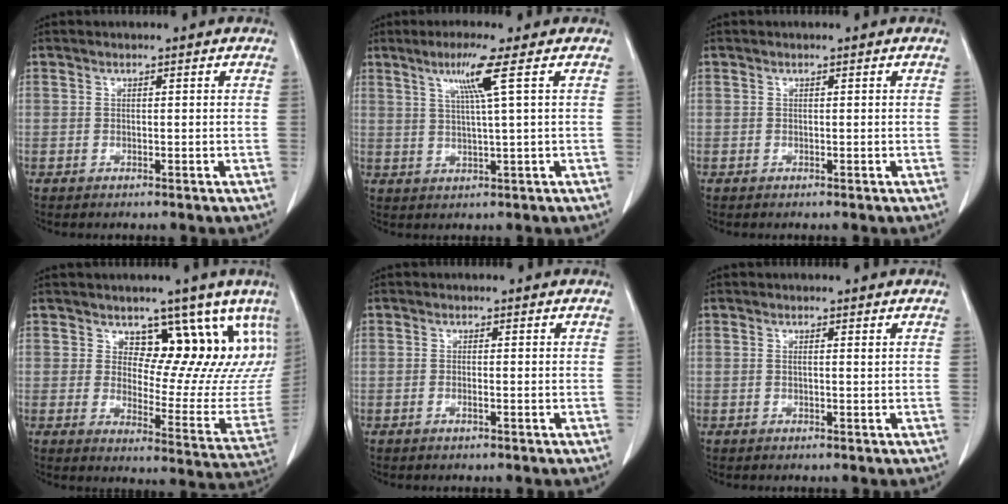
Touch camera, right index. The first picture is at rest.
{"total": 5.6, "force": [2.5, -1.5, 4.8], "torque": [-0.095, -0.003, 0.051]}
{"total": 0.0}
{"total": 13.9, "force": [9.5, 7.0, 7.4], "torque": [-0.065, -0.017, 0.111]}
{"total": 0.6, "force": [-0.2, 0.0, 0.5], "torque": [-0.011, -0.001, -0.004]}
{"total": 0.6, "force": [0.3, 0.0, 0.5], "torque": [-0.013, -0.001, 0.006]}